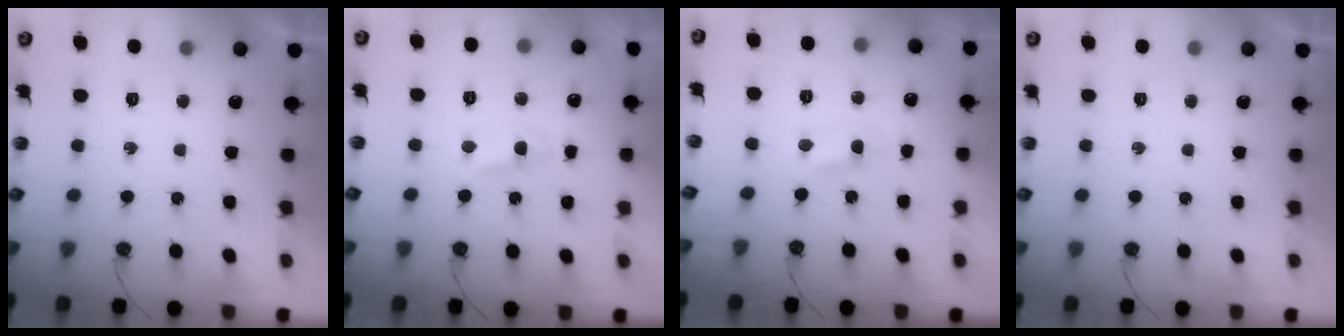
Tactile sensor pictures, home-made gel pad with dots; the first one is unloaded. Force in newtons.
{"total": 3.8, "press": 3.8, "slide": 0.5}
{"total": 1.4, "press": 1.4, "slide": 0.3}
{"total": 0.0}